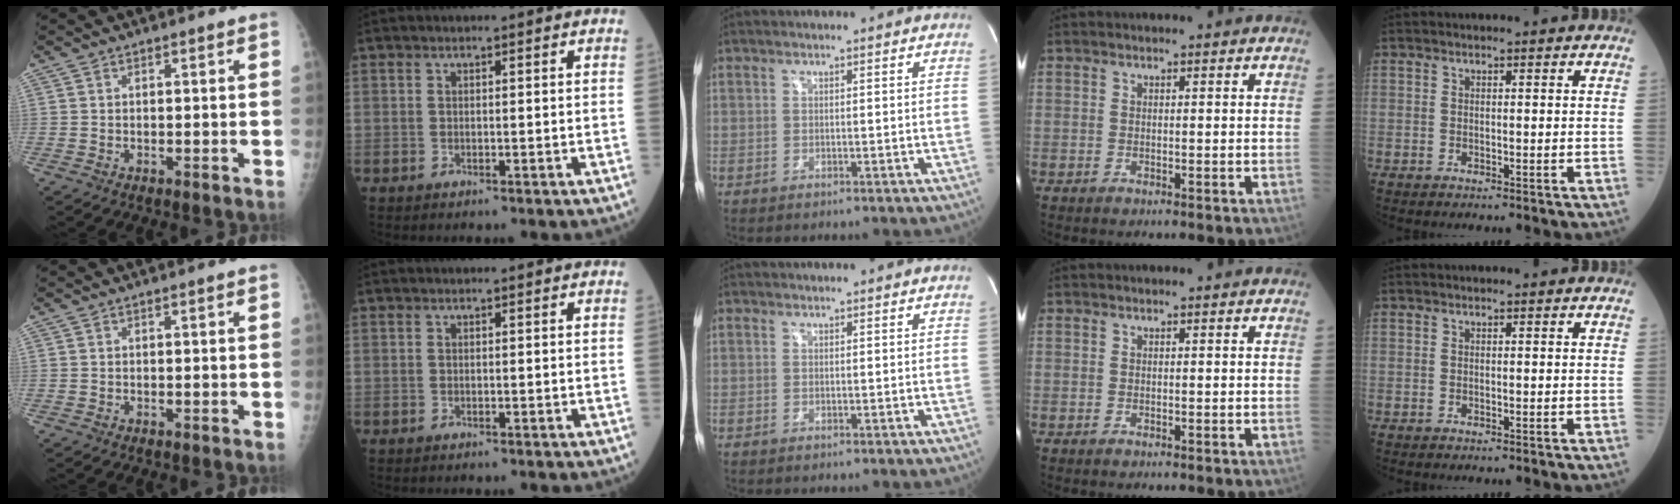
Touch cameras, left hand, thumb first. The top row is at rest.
{"middle": {"total": 1.5, "force": [-0.6, -0.9, -1.1], "torque": [0.025, -0.010, -0.013]}}